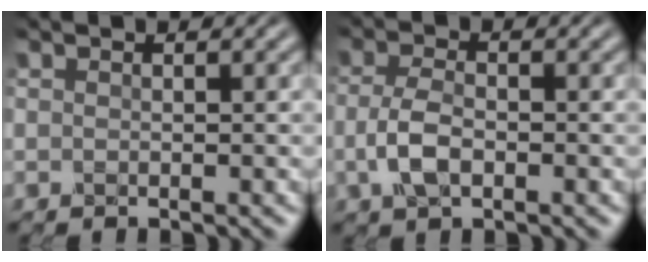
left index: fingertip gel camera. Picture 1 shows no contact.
{"total": 3.0, "force": [-1.0, 1.3, 2.5], "torque": [-0.064, 0.003, -0.021]}